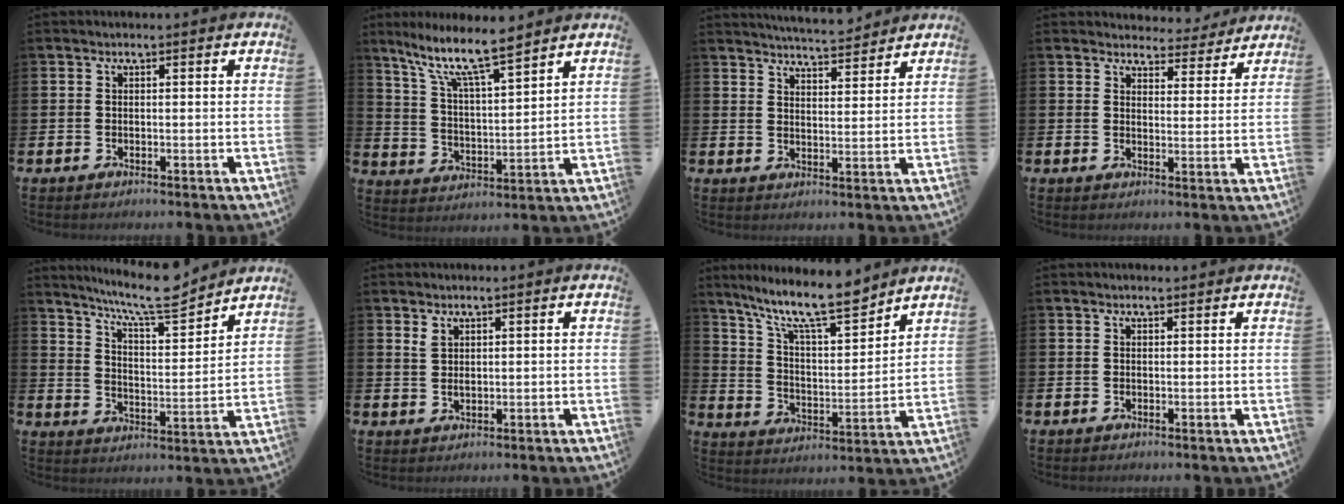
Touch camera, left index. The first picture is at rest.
{"total": 9.3, "force": [8.1, 1.2, 4.5], "torque": [-0.112, -0.043, 0.140]}
{"total": 5.1, "force": [5.1, 0.1, 0.3], "torque": [-0.018, -0.032, 0.092]}
{"total": 4.2, "force": [4.0, 1.2, -0.1], "torque": [0.004, -0.036, 0.067]}
{"total": 9.5, "force": [8.5, 1.3, 4.0], "torque": [-0.094, -0.052, 0.149]}
{"total": 1.7, "force": [1.4, 0.8, 0.5], "torque": [0.008, -0.005, 0.021]}
{"total": 12.4, "force": [10.4, 2.3, 6.3], "torque": [-0.135, -0.062, 0.179]}
{"total": 0.5, "force": [0.5, 0.0, 0.2], "torque": [0.005, -0.003, 0.008]}